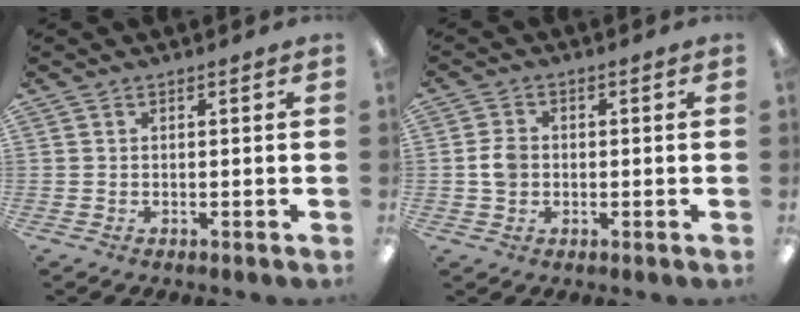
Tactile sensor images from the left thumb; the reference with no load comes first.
{"total": 4.1, "force": [-0.2, 3.3, 2.5], "torque": [-0.037, 0.006, -0.005]}